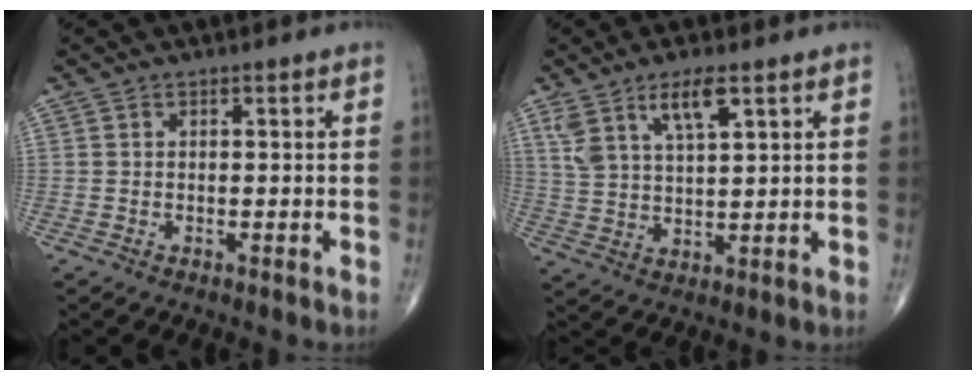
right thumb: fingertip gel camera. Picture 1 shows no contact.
{"total": 8.0, "force": [4.6, 2.6, 6.0], "torque": [-0.115, -0.017, 0.092]}